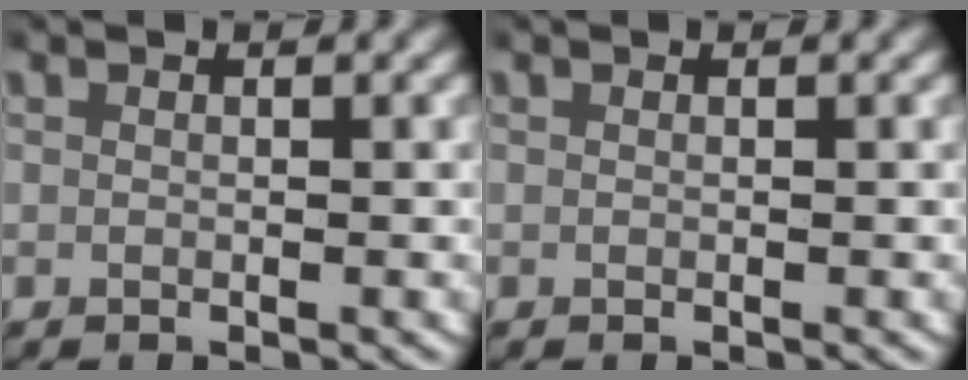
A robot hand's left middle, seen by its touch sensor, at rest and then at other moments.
{"total": 0.0}